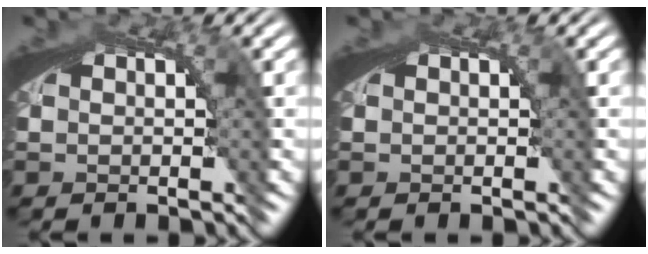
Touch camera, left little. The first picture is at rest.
{"total": 0.0}